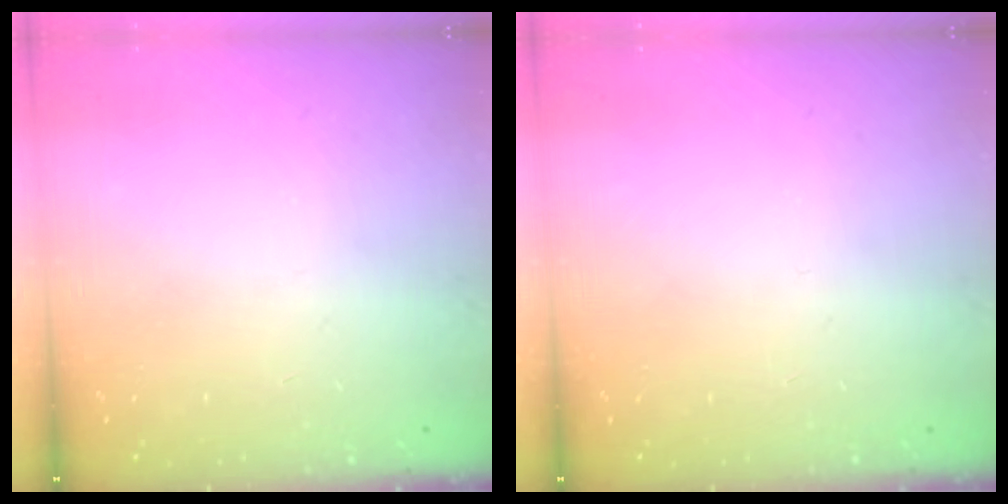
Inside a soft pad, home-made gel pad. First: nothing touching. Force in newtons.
{"total": 0.0}